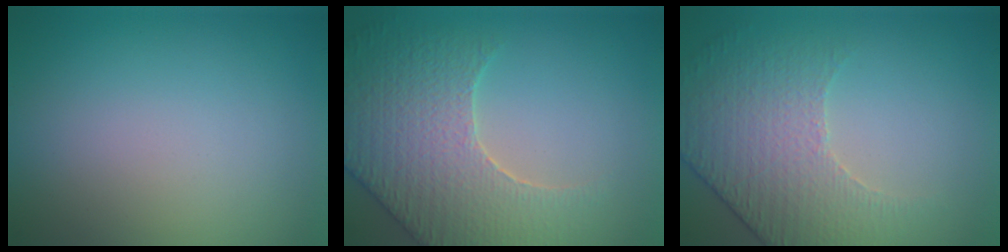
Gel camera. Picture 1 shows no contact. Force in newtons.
{"total": 6.5, "press": 5.6, "slide": 3.3}
{"total": 4.3, "press": 3.8, "slide": 2.1}